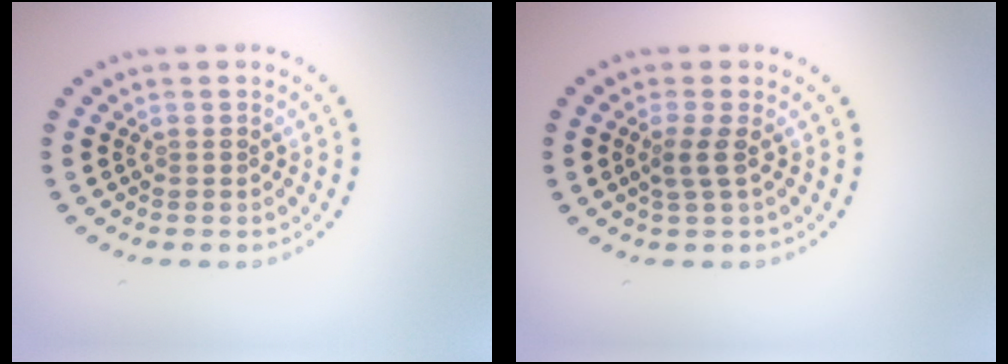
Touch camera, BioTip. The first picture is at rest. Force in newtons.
{"total": 1.7, "press": 1.2, "slide": 1.3}